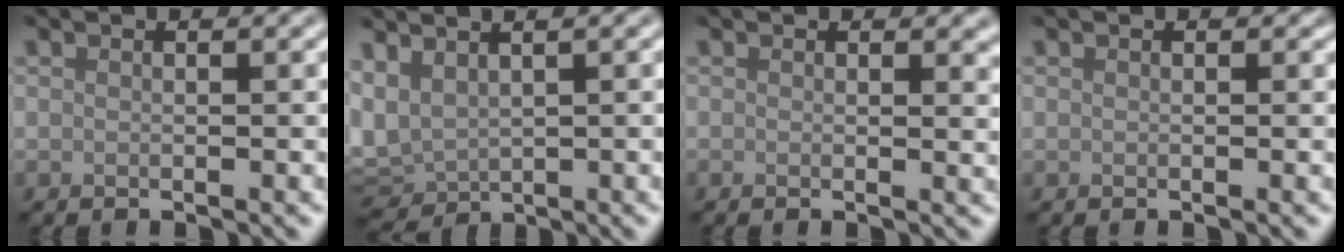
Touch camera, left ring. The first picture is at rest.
{"total": 4.4, "force": [0.9, 2.9, 3.2], "torque": [-0.076, -0.001, 0.023]}
{"total": 1.2, "force": [0.7, 0.5, 0.9], "torque": [-0.007, -0.006, 0.011]}
{"total": 0.5, "force": [0.3, 0.4, 0.1], "torque": [0.004, -0.002, 0.004]}